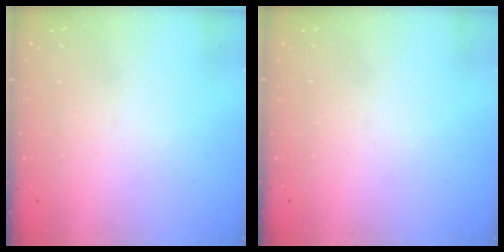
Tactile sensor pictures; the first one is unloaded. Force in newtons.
{"total": 0.0}